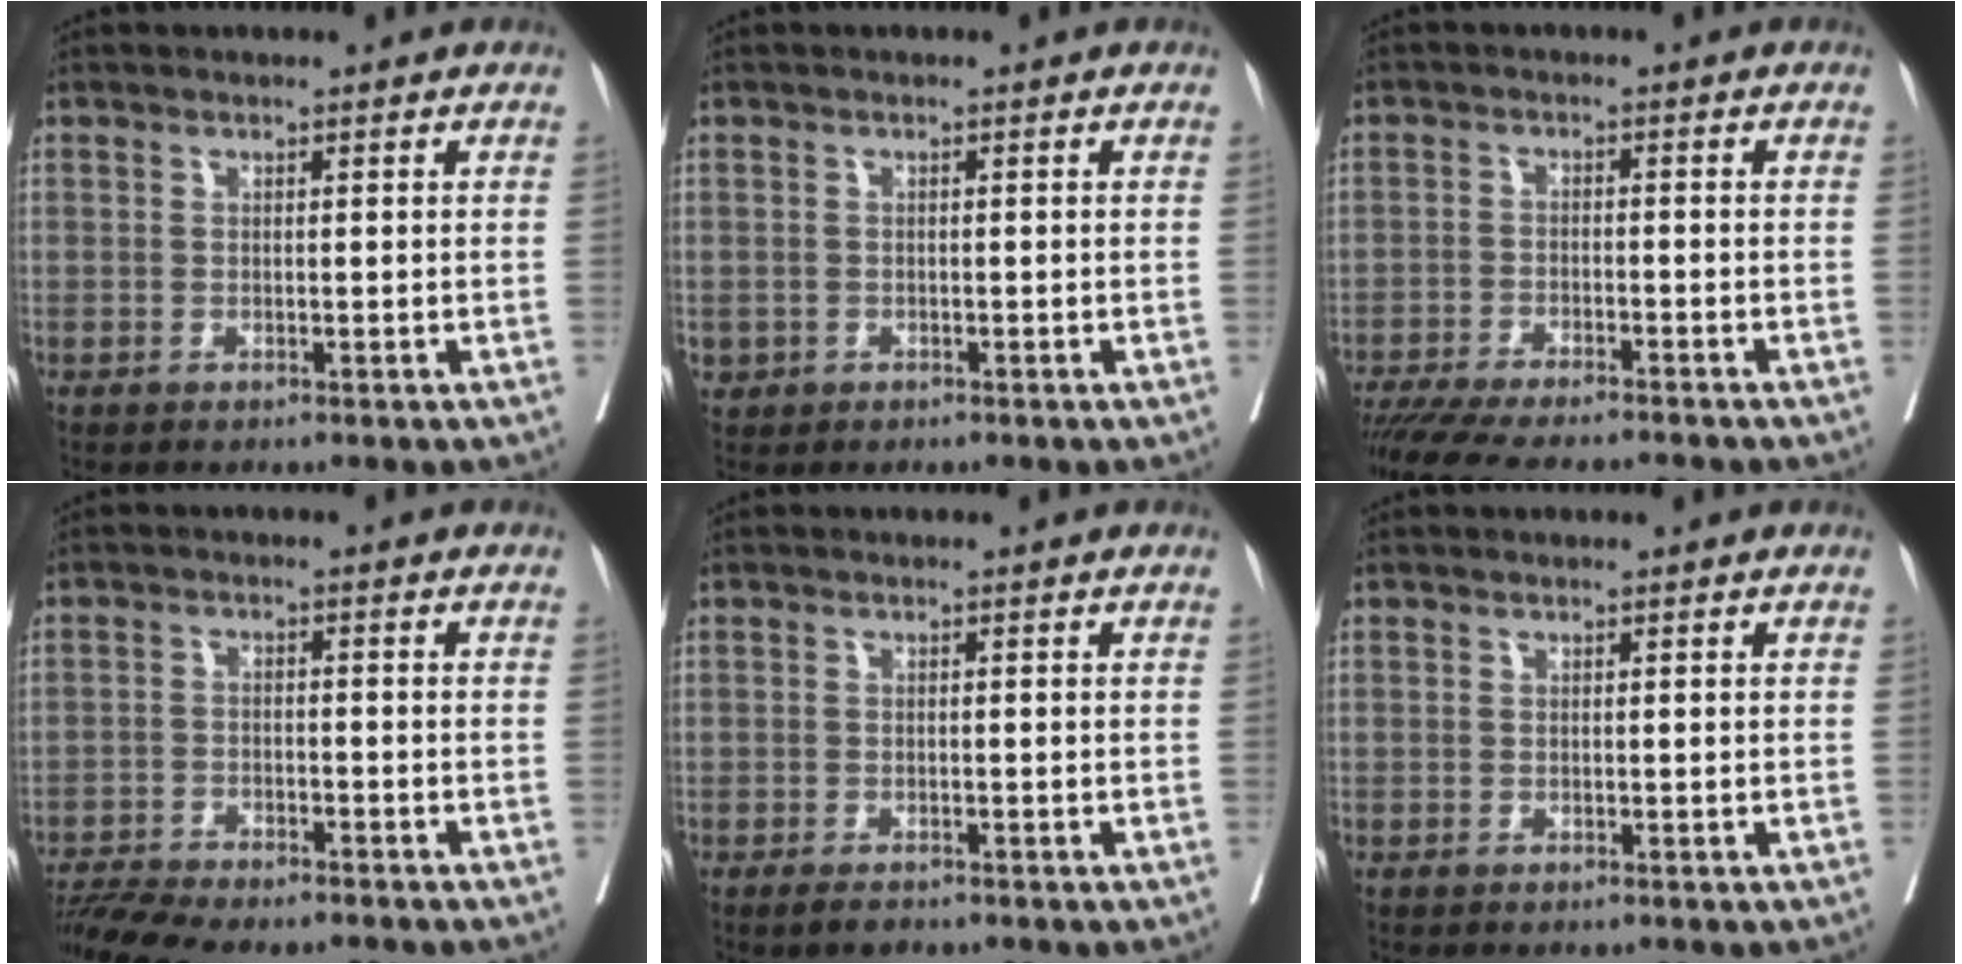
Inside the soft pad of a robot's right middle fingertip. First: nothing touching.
{"total": 1.0, "force": [-0.2, 1.0, 0.1], "torque": [0.000, 0.005, 0.002]}
{"total": 14.3, "force": [-12.7, 1.8, 6.4], "torque": [-0.101, -0.023, -0.185]}
{"total": 10.2, "force": [-9.3, 1.2, 4.0], "torque": [-0.061, 0.002, -0.144]}
{"total": 1.7, "force": [-1.3, 0.6, 0.9], "torque": [-0.017, -0.002, -0.017]}
{"total": 0.0}